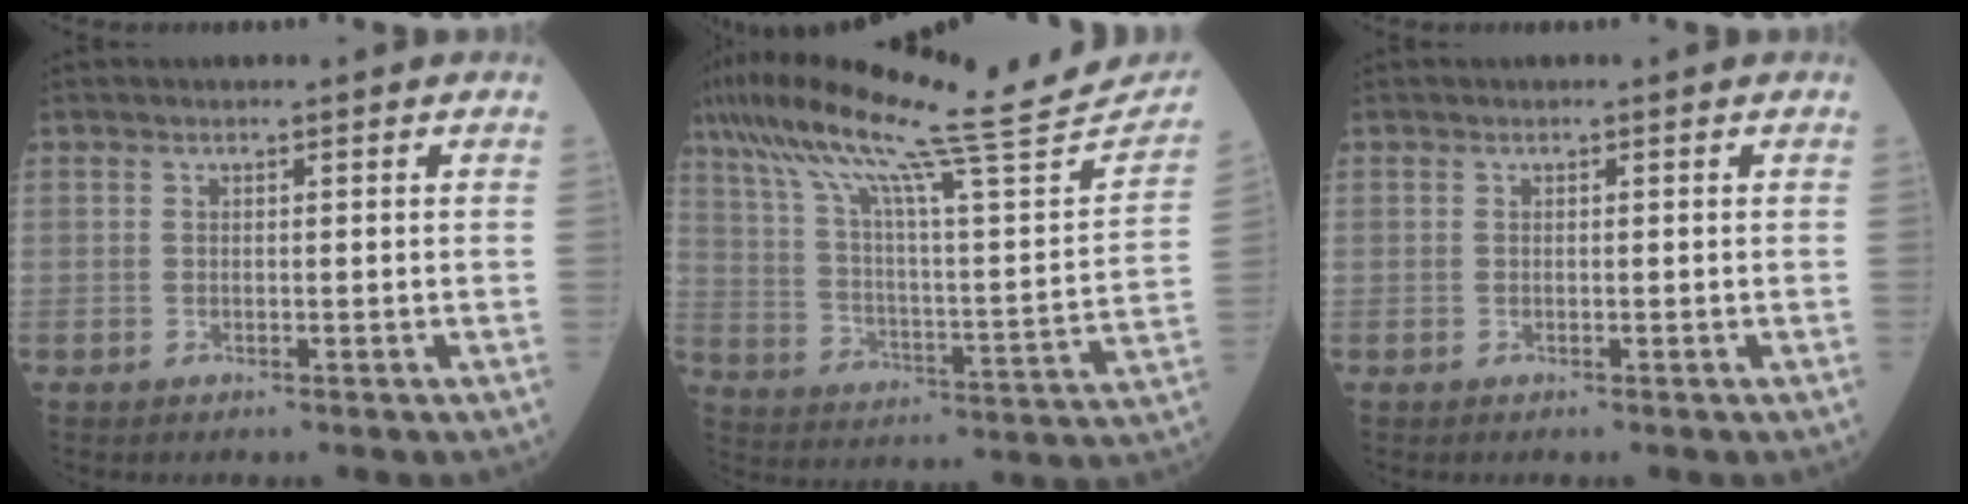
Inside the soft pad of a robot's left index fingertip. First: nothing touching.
{"total": 28.1, "force": [23.8, 0.7, 14.9], "torque": [-0.254, -0.020, 0.343]}
{"total": 0.0}